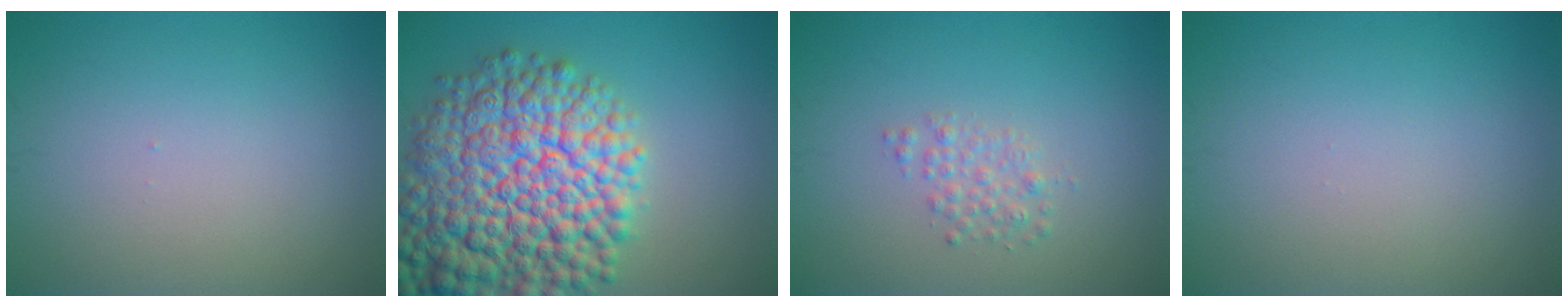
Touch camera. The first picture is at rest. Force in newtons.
{"total": 14.9, "press": 14.8, "slide": 0.7}
{"total": 1.5, "press": 1.5, "slide": 0.0}
{"total": 0.0}